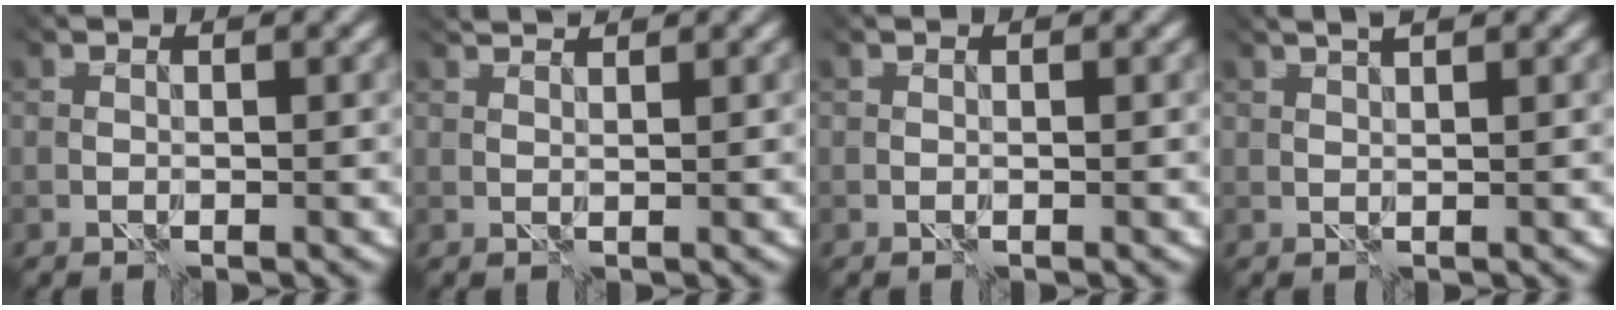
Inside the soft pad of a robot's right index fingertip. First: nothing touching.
{"total": 3.5, "force": [3.3, 0.4, 1.1], "torque": [-0.022, 0.010, 0.052]}
{"total": 0.0}
{"total": 1.8, "force": [1.6, -0.2, 0.7], "torque": [-0.001, 0.011, 0.023]}